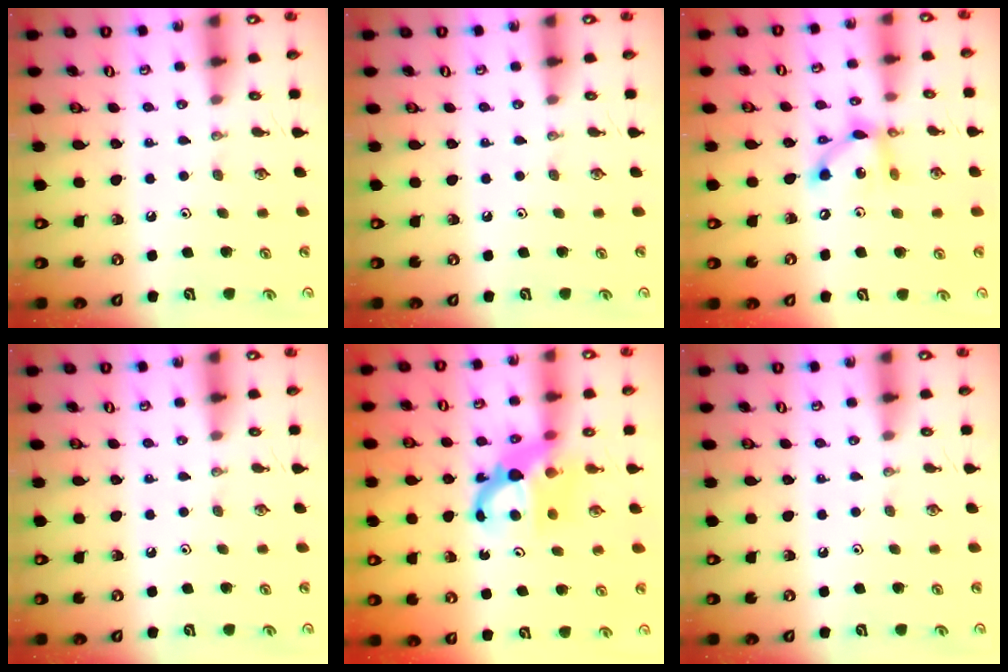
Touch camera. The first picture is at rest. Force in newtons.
{"total": 0.0}
{"total": 11.2, "press": 11.2, "slide": 1.0}
{"total": 0.0}
{"total": 7.1, "press": 7.0, "slide": 0.5}
{"total": 0.0}